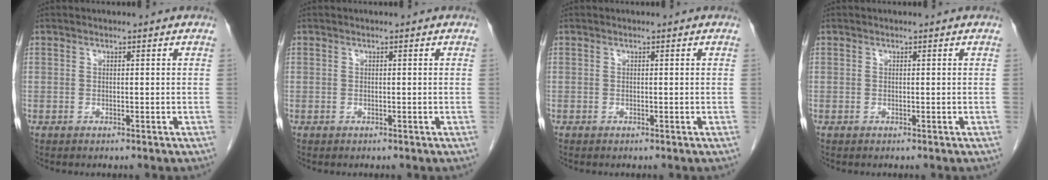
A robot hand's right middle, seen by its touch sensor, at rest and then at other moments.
{"total": 0.0}
{"total": 0.0}
{"total": 0.0}